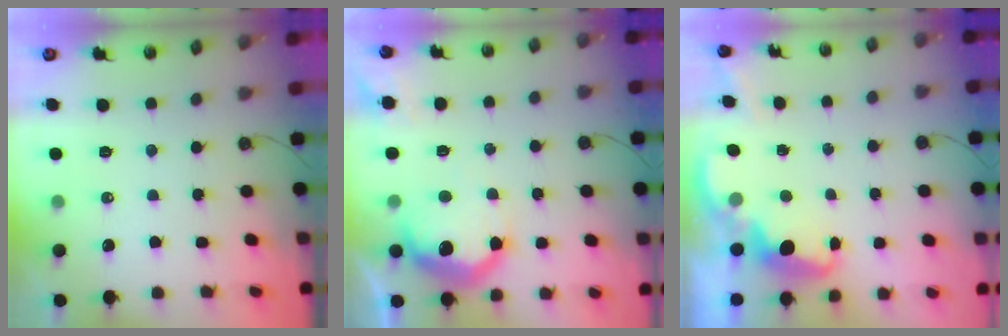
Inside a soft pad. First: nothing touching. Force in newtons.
{"total": 14.6, "press": 14.6, "slide": 1.0}
{"total": 2.7, "press": 2.6, "slide": 0.8}